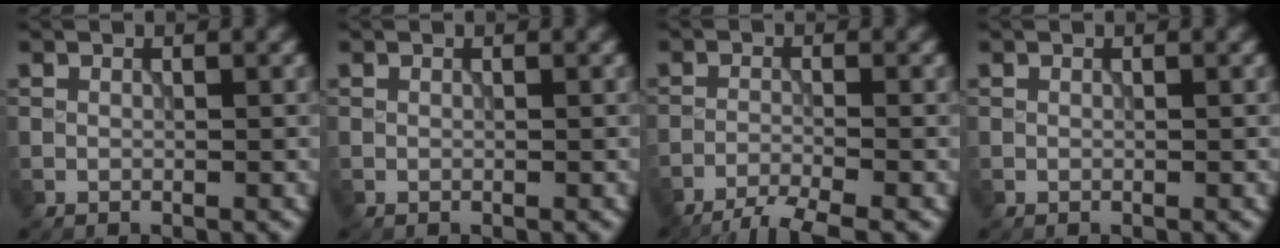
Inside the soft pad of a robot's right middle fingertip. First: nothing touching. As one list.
[{"total": 0.0}, {"total": 4.1, "force": [-3.4, 0.4, 2.3], "torque": [-0.040, -0.004, -0.072]}, {"total": 0.0}]